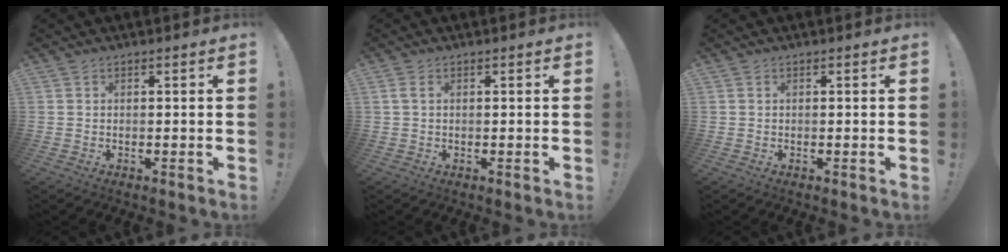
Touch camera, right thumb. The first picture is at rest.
{"total": 1.8, "force": [0.7, 1.0, 1.4], "torque": [-0.034, 0.007, 0.015]}
{"total": 0.0}